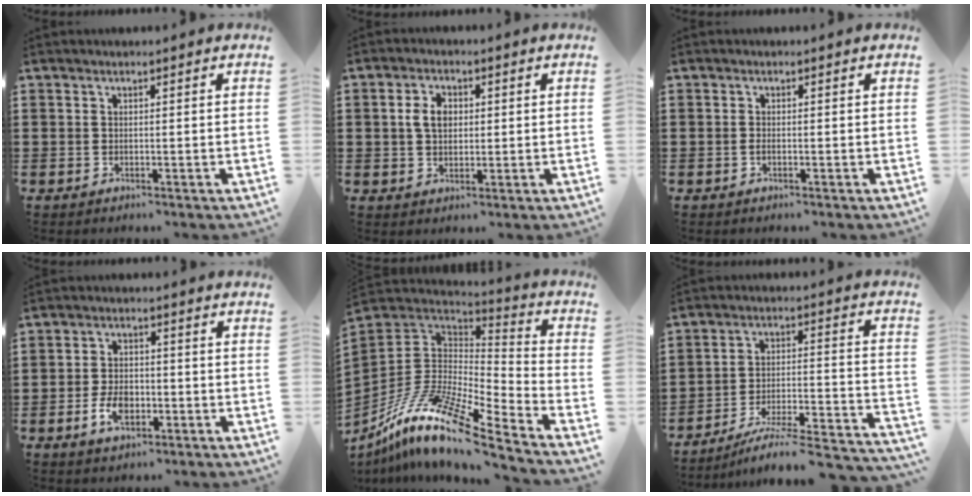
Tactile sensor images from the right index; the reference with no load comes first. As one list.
[{"total": 4.1, "force": [0.5, 2.7, 3.0], "torque": [-0.066, 0.013, 0.006]}, {"total": 0.6, "force": [-0.3, 0.1, 0.5], "torque": [-0.011, -0.004, -0.005]}, {"total": 4.9, "force": [-1.9, 2.9, 3.4], "torque": [-0.082, 0.002, -0.040]}, {"total": 14.8, "force": [-9.9, 3.7, 10.4], "torque": [-0.219, 0.015, -0.191]}, {"total": 5.8, "force": [-5.1, 0.0, 2.8], "torque": [-0.043, -0.014, -0.104]}]